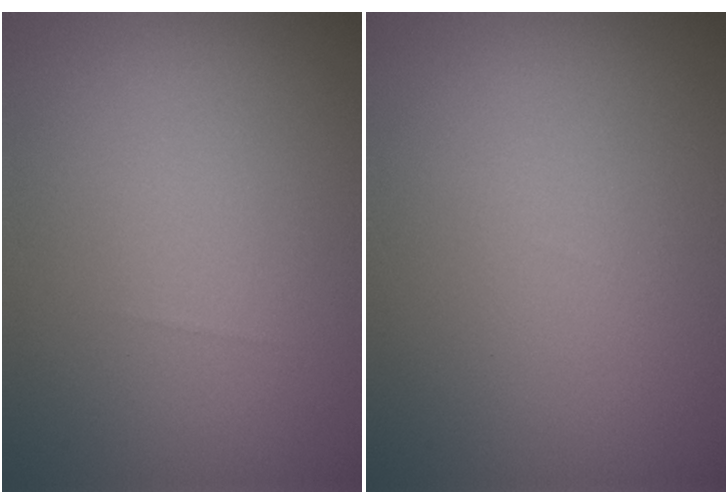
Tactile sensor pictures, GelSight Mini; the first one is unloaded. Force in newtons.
{"total": 0.0}